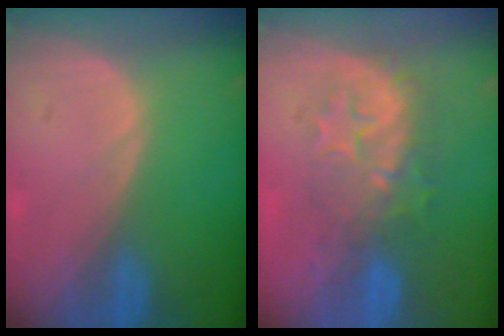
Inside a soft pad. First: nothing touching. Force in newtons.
{"total": 7.9, "press": 7.8, "slide": 1.4}